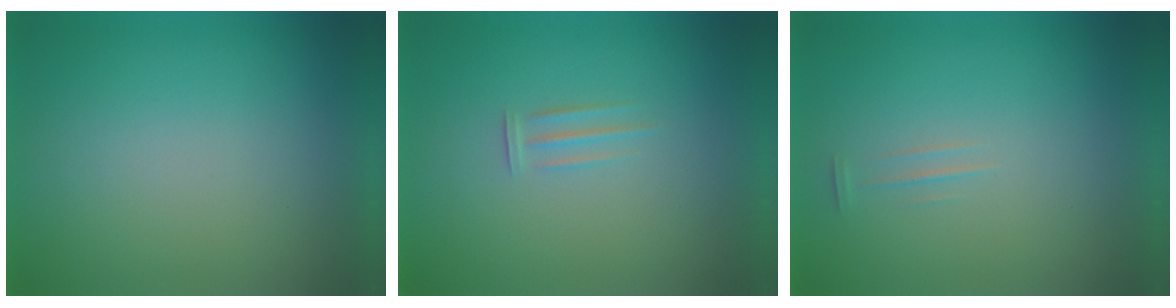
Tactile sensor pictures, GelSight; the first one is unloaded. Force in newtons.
{"total": 1.9}
{"total": 1.4}